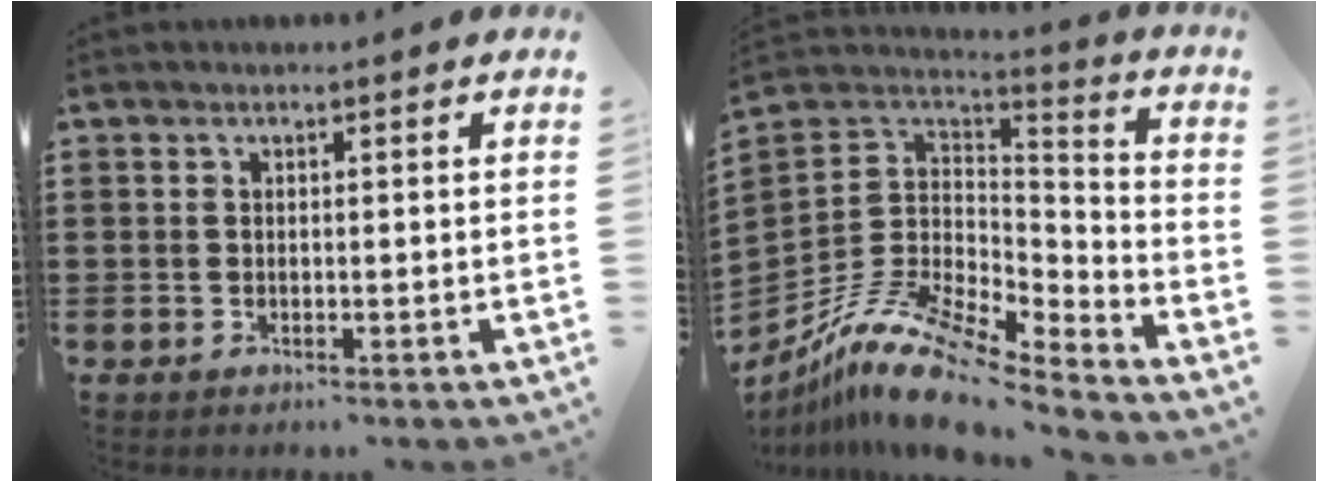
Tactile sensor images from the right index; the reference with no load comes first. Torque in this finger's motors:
{"motor_torque": [-0.13, -0.04, -0.18, -0.21]}